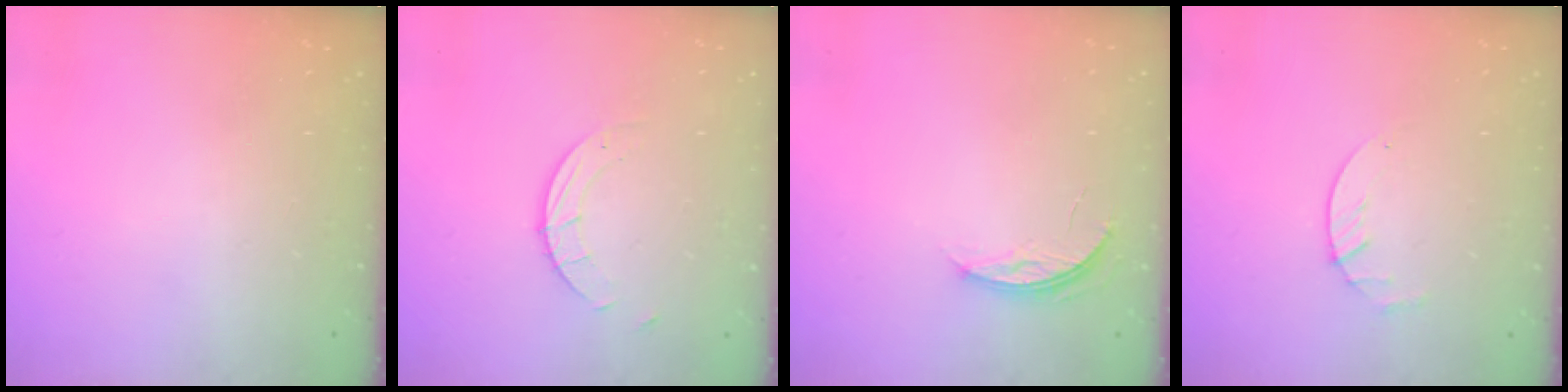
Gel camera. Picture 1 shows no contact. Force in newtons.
{"total": 3.1, "press": 3.1, "slide": 0.2}
{"total": 3.9, "press": 3.9, "slide": 0.4}
{"total": 2.9, "press": 2.9, "slide": 0.4}